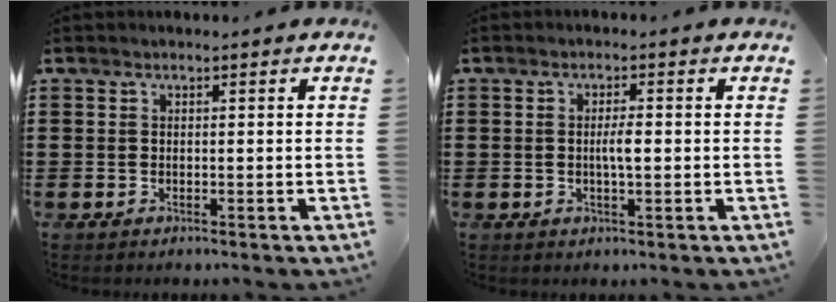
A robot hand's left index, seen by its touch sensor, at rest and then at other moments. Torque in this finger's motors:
{"motor_torque": [1.09, 0.16, 0.13, 0.06]}